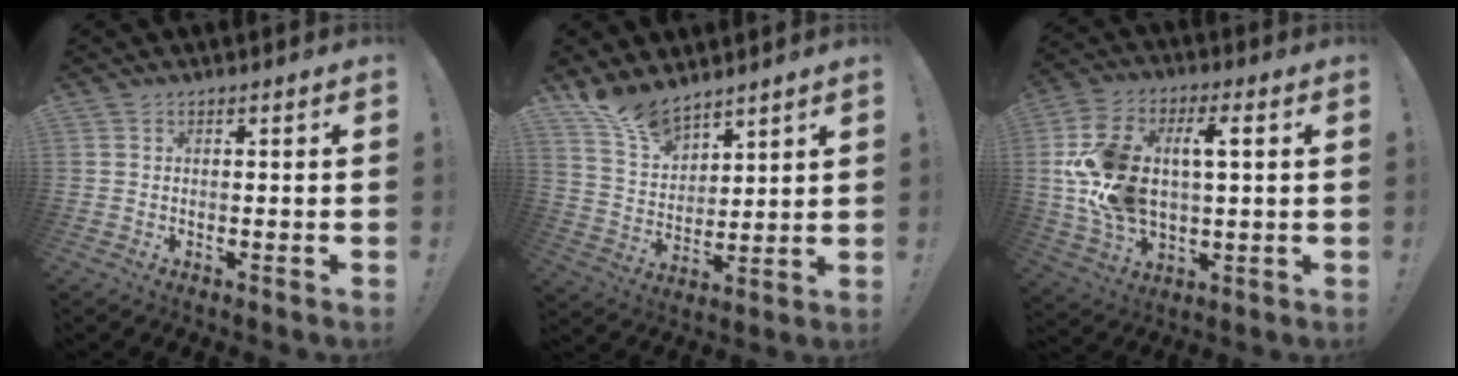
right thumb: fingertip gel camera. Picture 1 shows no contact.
{"total": 11.0, "force": [9.4, 4.8, 3.2], "torque": [-0.077, -0.066, 0.183]}
{"total": 17.8, "force": [2.9, 10.6, 14.0], "torque": [-0.273, 0.001, 0.049]}